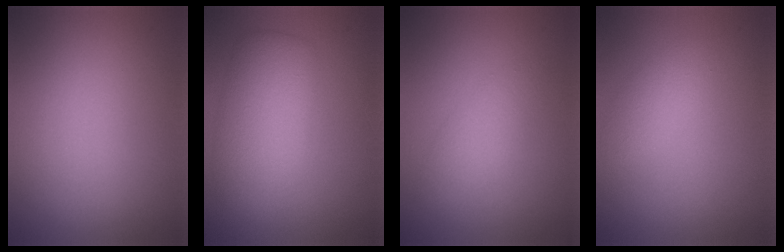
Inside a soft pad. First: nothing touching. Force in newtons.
{"total": 5.7, "press": 5.7, "slide": 0.2}
{"total": 2.0, "press": 2.0, "slide": 0.1}
{"total": 1.5, "press": 1.5, "slide": 0.0}